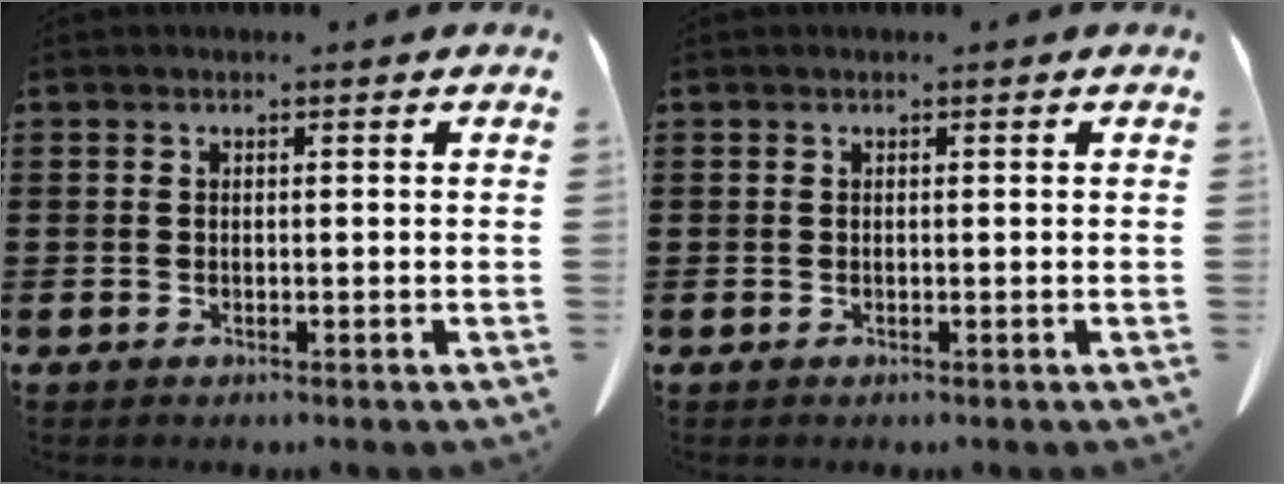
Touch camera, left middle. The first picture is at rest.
{"total": 0.0}